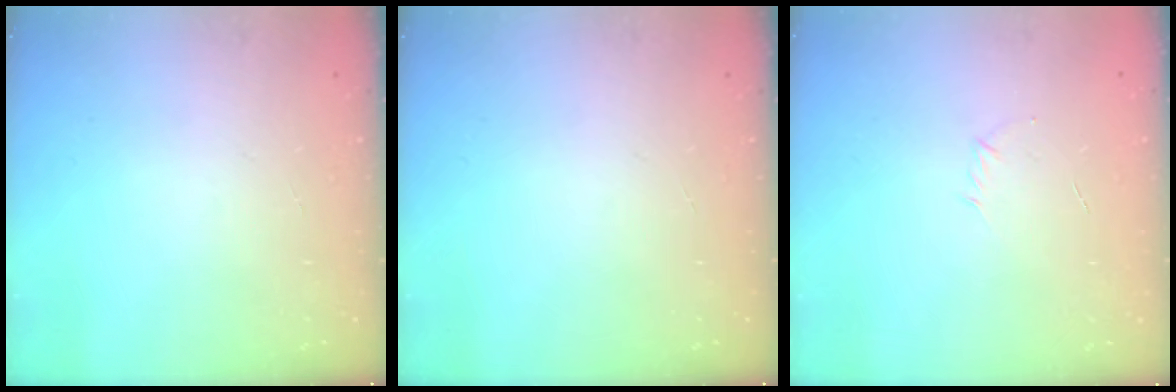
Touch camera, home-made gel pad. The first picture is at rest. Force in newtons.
{"total": 0.0}
{"total": 2.8, "press": 2.7, "slide": 0.8}